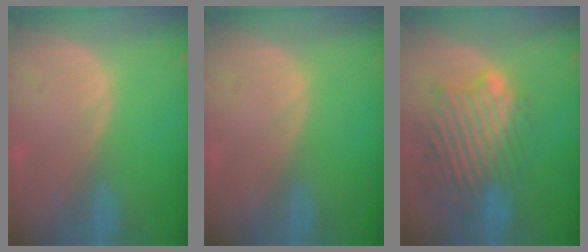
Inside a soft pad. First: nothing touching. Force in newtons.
{"total": 0.0}
{"total": 11.9, "press": 10.7, "slide": 5.3}